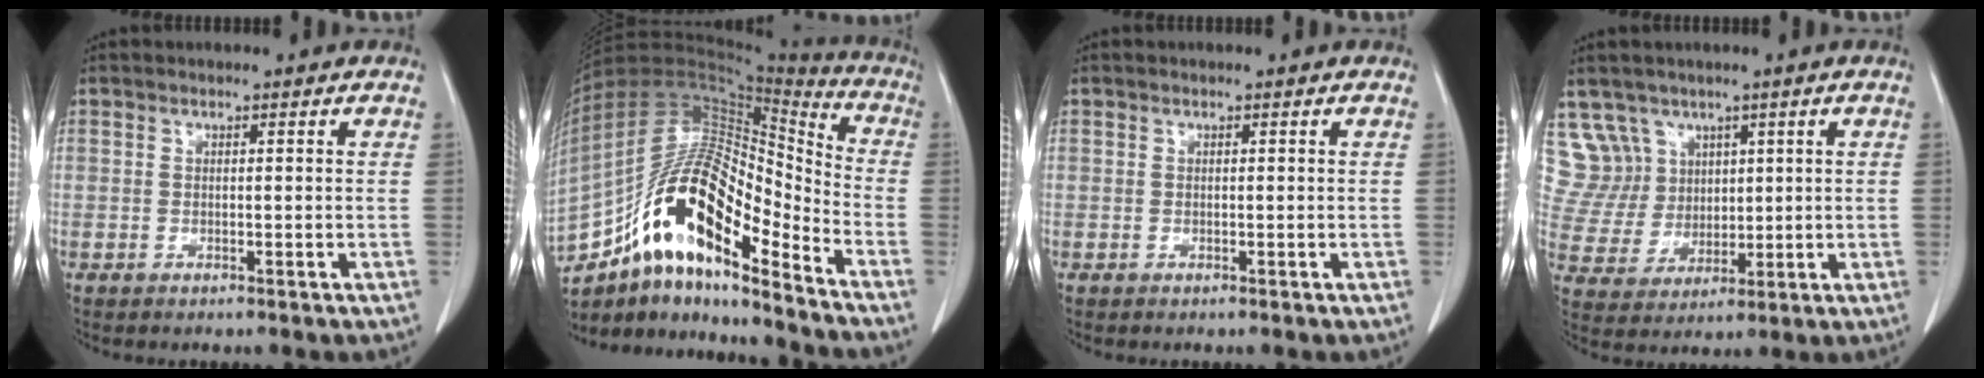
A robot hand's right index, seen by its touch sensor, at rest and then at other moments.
{"total": 19.1, "force": [-11.4, 5.1, 14.4], "torque": [-0.266, 0.029, -0.197]}
{"total": 0.0}
{"total": 8.6, "force": [5.1, 6.9, -0.2], "torque": [0.002, 0.029, 0.112]}